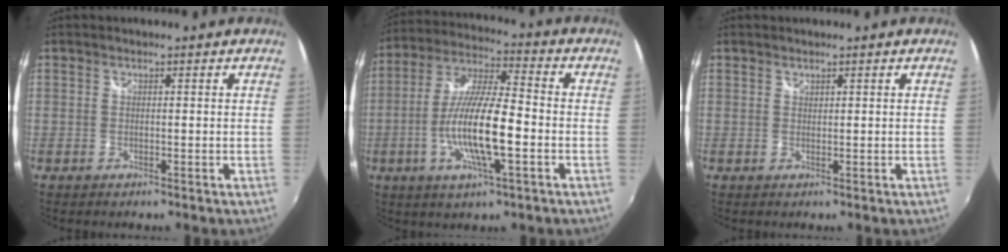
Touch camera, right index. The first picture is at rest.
{"total": 14.4, "force": [-3.9, 2.8, 13.6], "torque": [-0.270, -0.007, -0.073]}
{"total": 0.6, "force": [0.5, 0.2, 0.0], "torque": [0.001, 0.000, 0.010]}